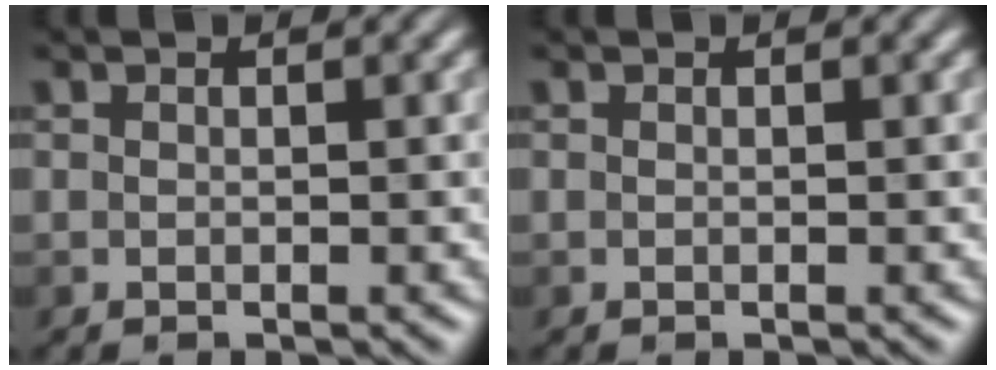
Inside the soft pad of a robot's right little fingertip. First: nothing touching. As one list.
[{"total": 0.0}]